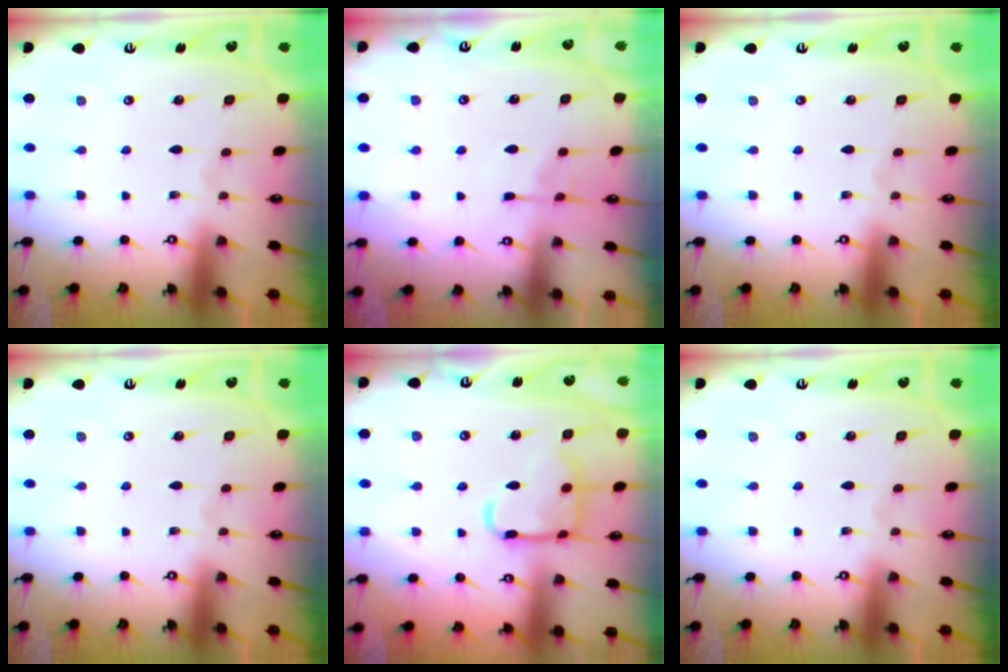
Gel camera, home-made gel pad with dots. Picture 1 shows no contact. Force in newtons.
{"total": 3.2, "press": 3.2, "slide": 0.4}
{"total": 0.0}
{"total": 0.0}
{"total": 14.0, "press": 14.0, "slide": 1.2}
{"total": 0.0}